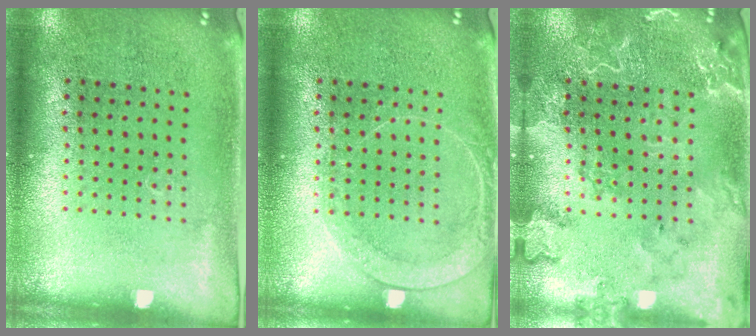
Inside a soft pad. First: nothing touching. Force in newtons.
{"total": 1.7, "press": 1.7, "slide": 0.3}
{"total": 2.5, "press": 2.4, "slide": 0.8}